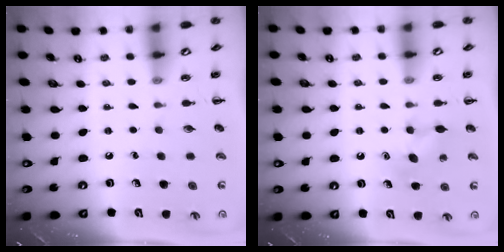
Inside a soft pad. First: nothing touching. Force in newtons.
{"total": 6.4, "press": 6.3, "slide": 1.1}